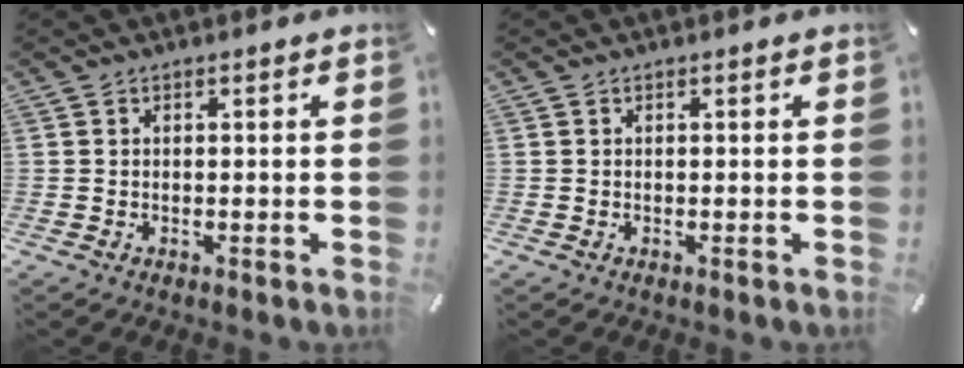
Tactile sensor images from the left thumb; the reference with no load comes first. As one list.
[{"total": 0.0}]